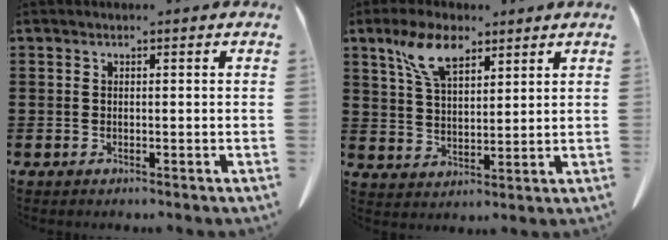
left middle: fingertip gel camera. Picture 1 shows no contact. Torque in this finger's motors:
{"motor_torque": [1.29, 0.85, 0.36, 0.16]}